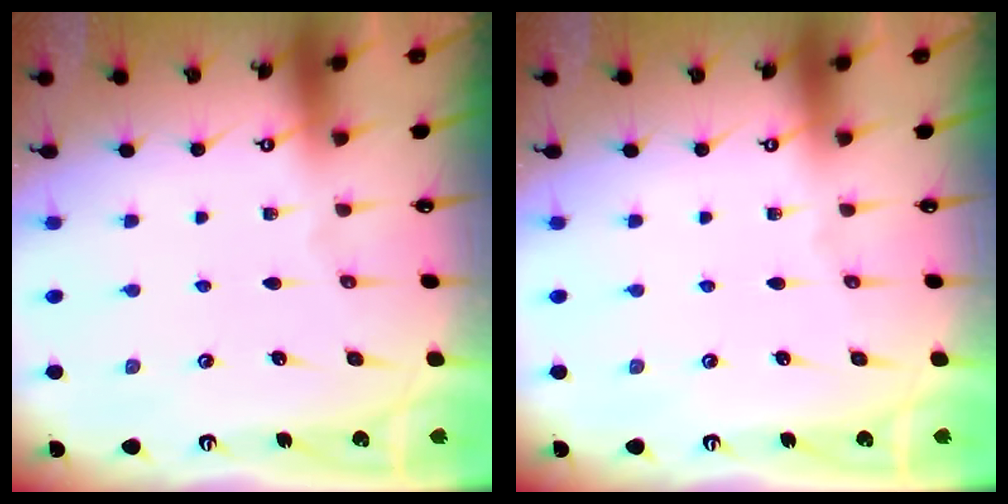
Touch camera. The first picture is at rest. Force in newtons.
{"total": 0.0}